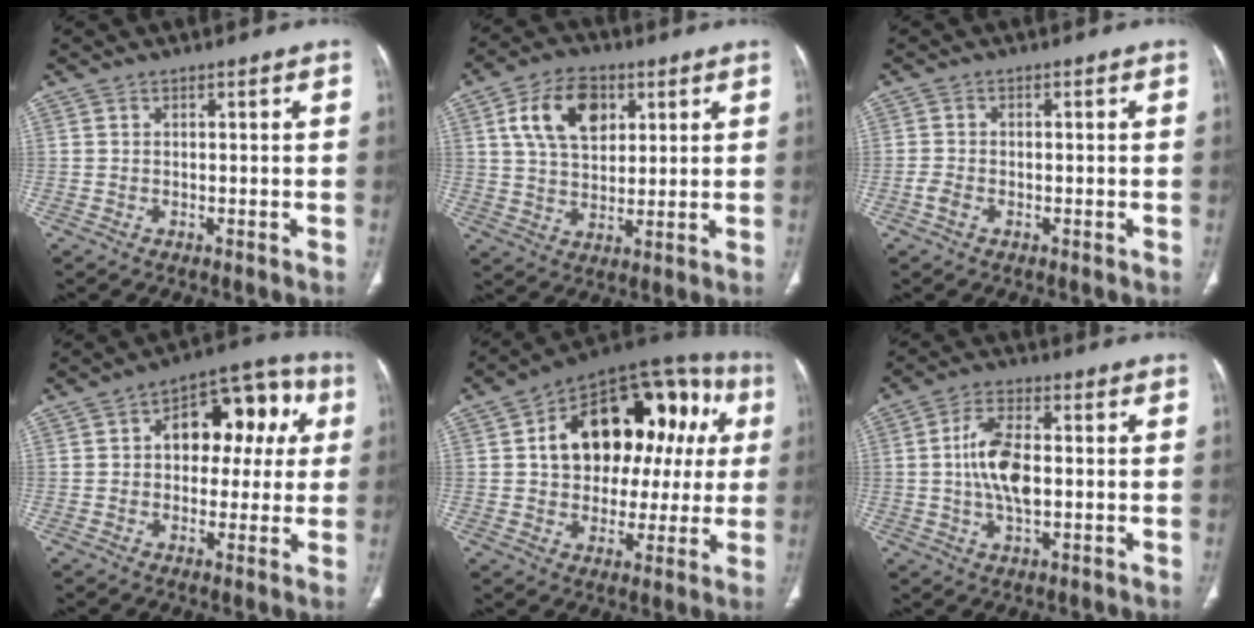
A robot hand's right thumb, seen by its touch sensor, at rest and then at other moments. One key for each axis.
{"total": 12.5, "fx": 4.6, "fy": 8.2, "fz": 8.4, "tx": -0.123, "ty": -0.008, "tz": 0.082}
{"total": 1.9, "fx": -0.9, "fy": 1.2, "fz": 1.2, "tx": -0.028, "ty": 0.006, "tz": -0.018}
{"total": 15.1, "fx": 2.9, "fy": 9.4, "fz": 11.4, "tx": -0.102, "ty": 0.039, "tz": 0.035}
{"total": 24.4, "fx": 4.7, "fy": 15.6, "fz": 18.2, "tx": -0.211, "ty": 0.043, "tz": 0.068}
{"total": 9.7, "fx": 0.1, "fy": 4.8, "fz": 8.4, "tx": -0.160, "ty": 0.005, "tz": 0.000}